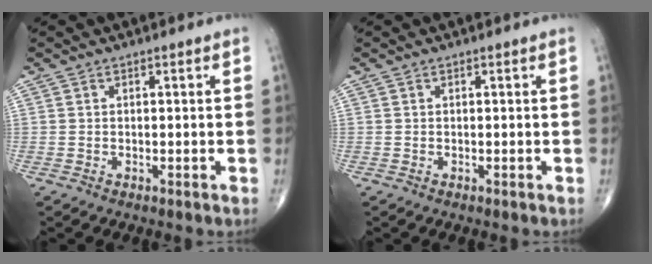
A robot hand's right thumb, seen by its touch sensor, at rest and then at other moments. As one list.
[{"total": 0.0}]